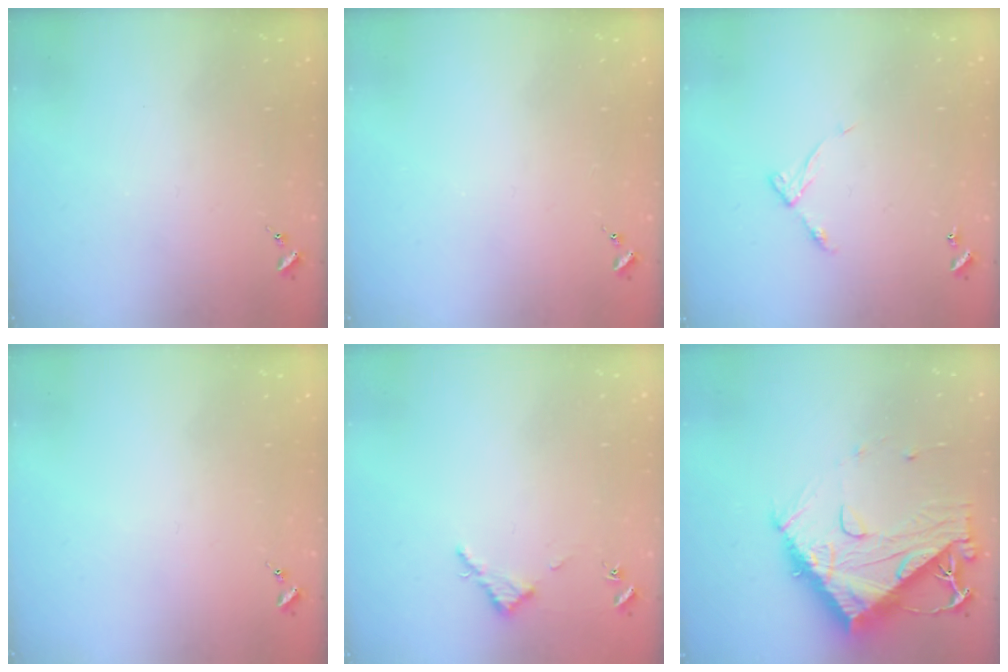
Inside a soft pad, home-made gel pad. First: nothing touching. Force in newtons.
{"total": 0.0}
{"total": 6.5, "press": 6.5, "slide": 0.5}
{"total": 0.0}
{"total": 2.8, "press": 2.8, "slide": 0.3}
{"total": 14.2, "press": 14.1, "slide": 1.2}